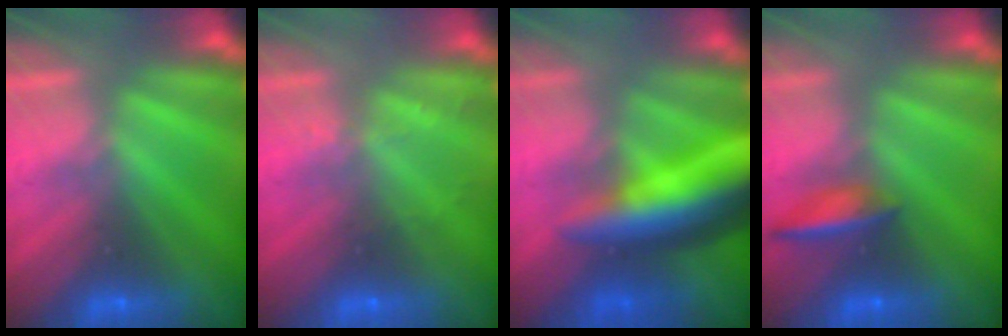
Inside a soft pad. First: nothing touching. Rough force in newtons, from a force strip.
{"total": 1.9}
{"total": 8.0}
{"total": 7.5}